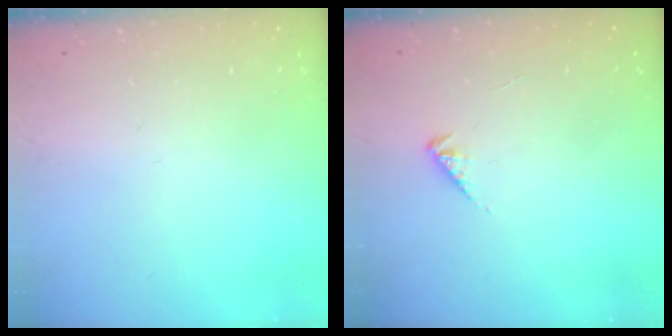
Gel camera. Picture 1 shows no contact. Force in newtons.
{"total": 2.3, "press": 2.3, "slide": 0.5}